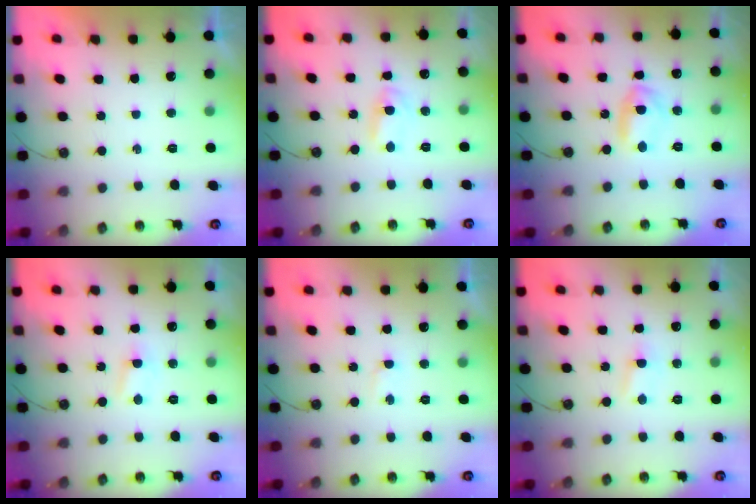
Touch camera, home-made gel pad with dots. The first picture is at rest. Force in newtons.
{"total": 1.9, "press": 1.9, "slide": 0.2}
{"total": 5.6, "press": 4.2, "slide": 3.7}
{"total": 3.2, "press": 3.2, "slide": 0.4}
{"total": 1.0, "press": 0.8, "slide": 0.7}
{"total": 2.7, "press": 2.7, "slide": 0.4}